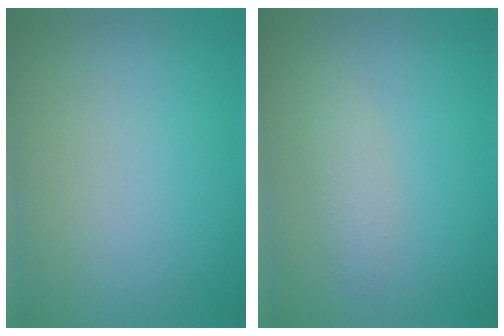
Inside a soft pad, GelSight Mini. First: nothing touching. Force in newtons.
{"total": 1.5, "press": 1.5, "slide": 0.1}